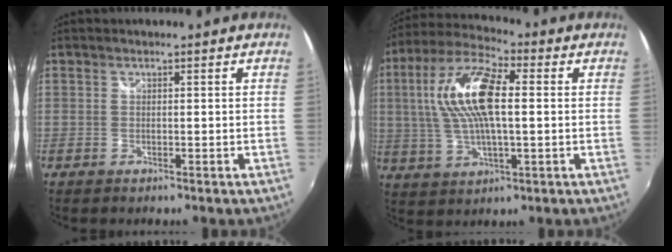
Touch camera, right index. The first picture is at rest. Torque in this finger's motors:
{"motor_torque": [0.90, -0.08, 0.95, 0.21]}